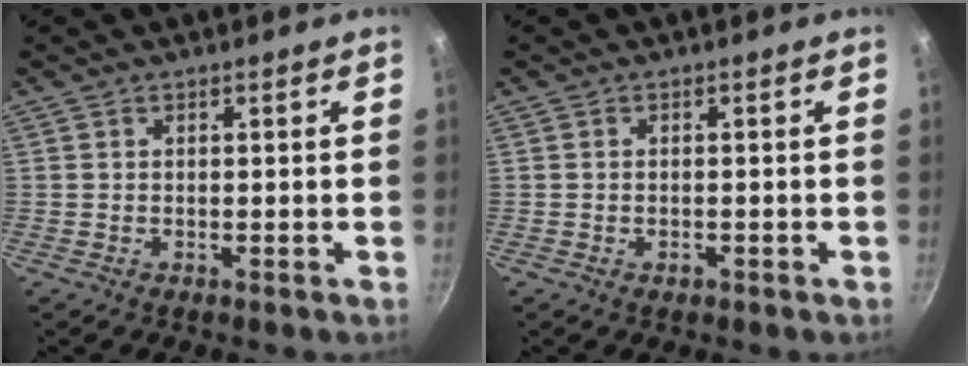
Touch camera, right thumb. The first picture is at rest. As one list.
[{"total": 1.1, "force": [-0.5, 0.7, 0.7], "torque": [-0.010, 0.002, -0.009]}]